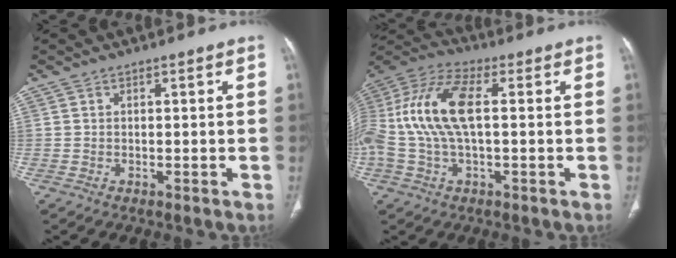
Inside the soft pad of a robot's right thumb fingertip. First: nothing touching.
{"total": 16.5, "force": [1.2, 7.2, 14.8], "torque": [-0.332, 0.031, 0.021]}